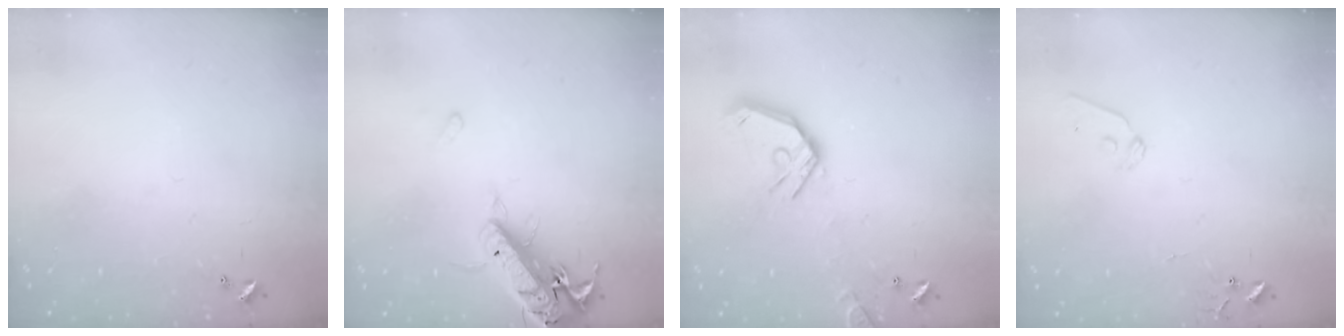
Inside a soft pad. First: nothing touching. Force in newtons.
{"total": 17.3, "press": 16.9, "slide": 3.7}
{"total": 14.4, "press": 14.2, "slide": 2.1}
{"total": 7.2, "press": 7.2, "slide": 0.5}